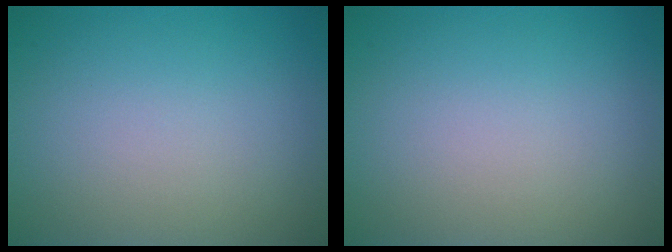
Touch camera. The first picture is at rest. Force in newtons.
{"total": 0.0}